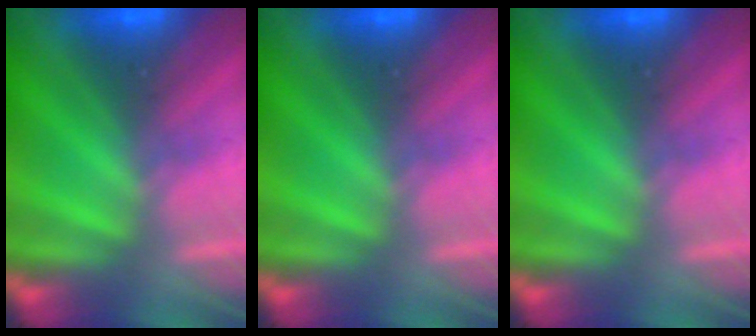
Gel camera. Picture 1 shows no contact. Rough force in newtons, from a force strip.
{"total": 0.0}
{"total": 0.0}